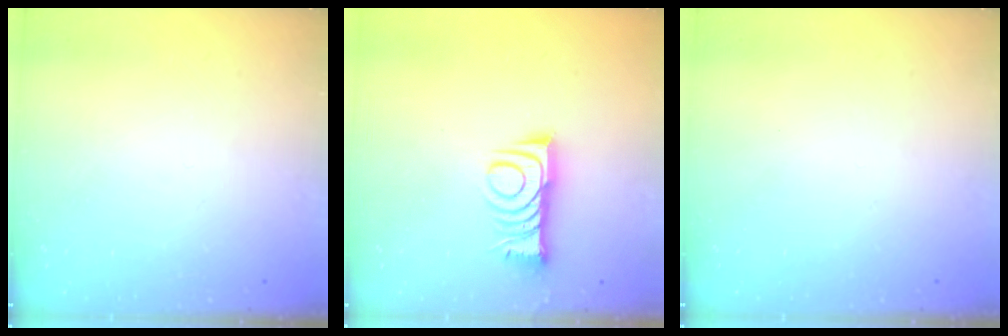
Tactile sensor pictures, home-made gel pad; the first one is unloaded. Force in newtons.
{"total": 9.2, "press": 9.2, "slide": 0.3}
{"total": 1.6, "press": 1.6, "slide": 0.1}